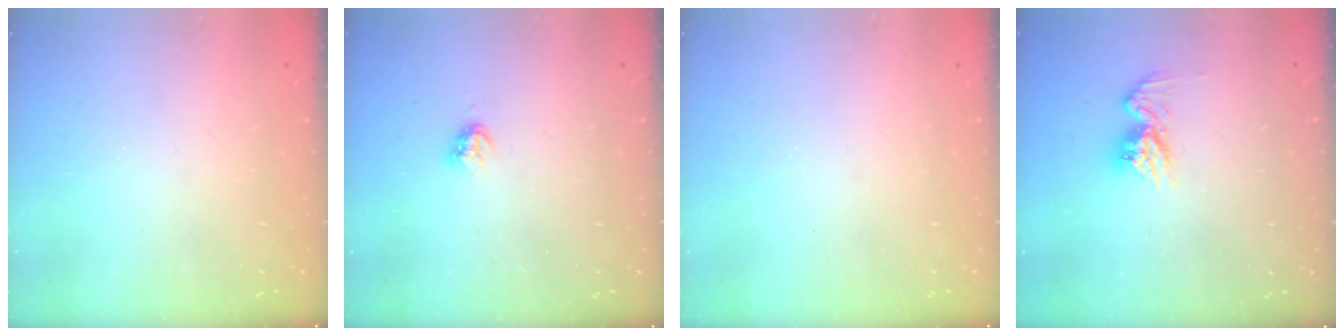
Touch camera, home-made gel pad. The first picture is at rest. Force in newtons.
{"total": 3.5, "press": 3.5, "slide": 0.3}
{"total": 0.0}
{"total": 10.0, "press": 9.9, "slide": 0.7}